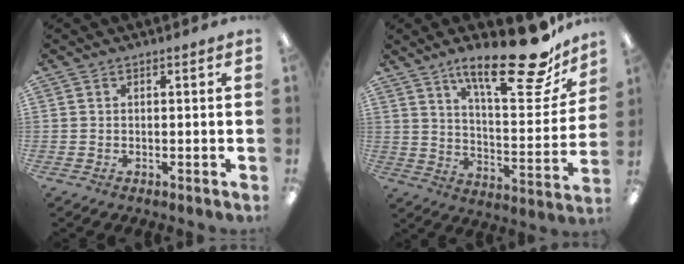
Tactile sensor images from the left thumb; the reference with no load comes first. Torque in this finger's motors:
{"motor_torque": [0.64, 0.42, 1.35, -1.43, 0.26]}